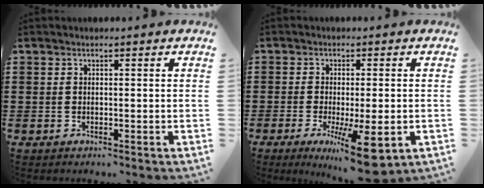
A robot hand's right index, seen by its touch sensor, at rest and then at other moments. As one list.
[{"total": 8.2, "force": [-3.3, 1.7, 7.3], "torque": [-0.137, -0.014, -0.054]}]